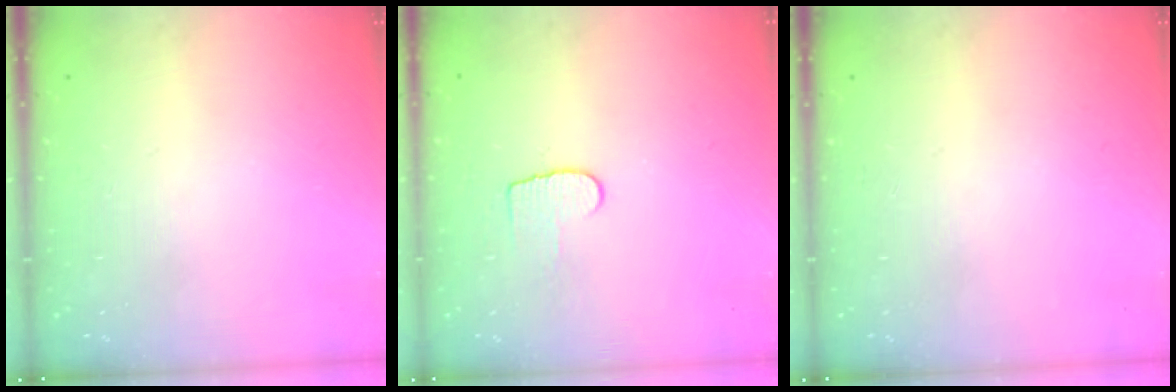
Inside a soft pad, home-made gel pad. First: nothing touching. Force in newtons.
{"total": 5.7, "press": 5.6, "slide": 0.5}
{"total": 0.0}